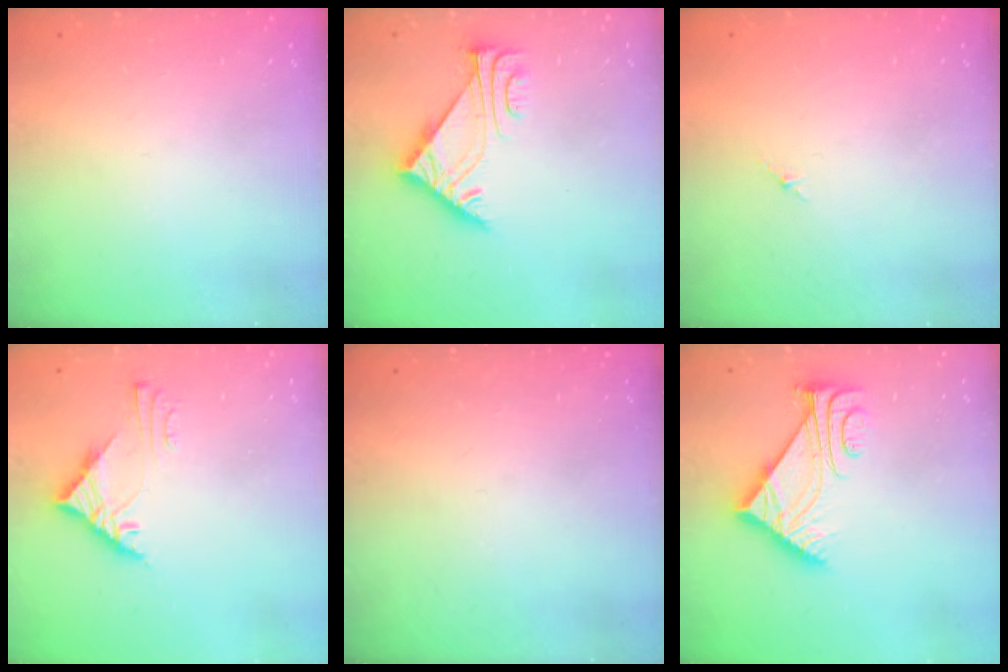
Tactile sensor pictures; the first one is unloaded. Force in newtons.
{"total": 6.6, "press": 6.6, "slide": 1.0}
{"total": 1.8, "press": 1.7, "slide": 0.6}
{"total": 5.3, "press": 5.2, "slide": 0.3}
{"total": 0.0}
{"total": 8.1, "press": 8.0, "slide": 1.0}